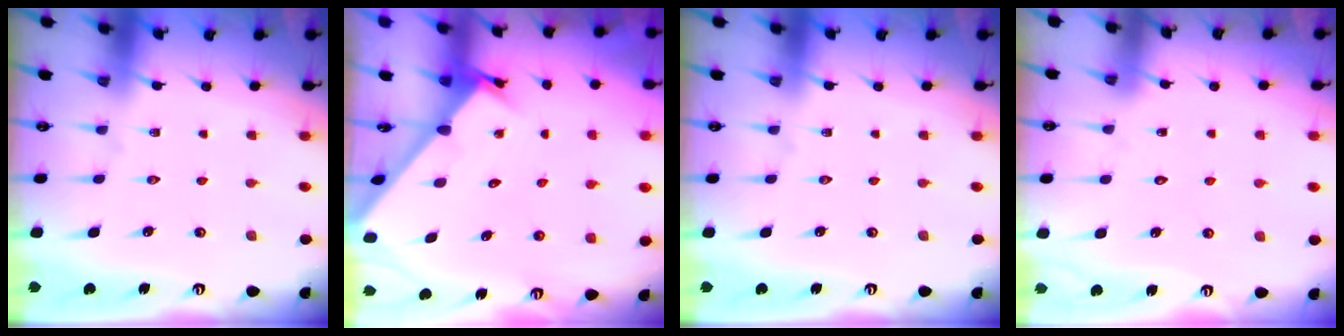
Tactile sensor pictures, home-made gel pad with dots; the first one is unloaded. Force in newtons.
{"total": 1.7, "press": 1.7, "slide": 0.1}
{"total": 0.0}
{"total": 1.9, "press": 1.9, "slide": 0.1}